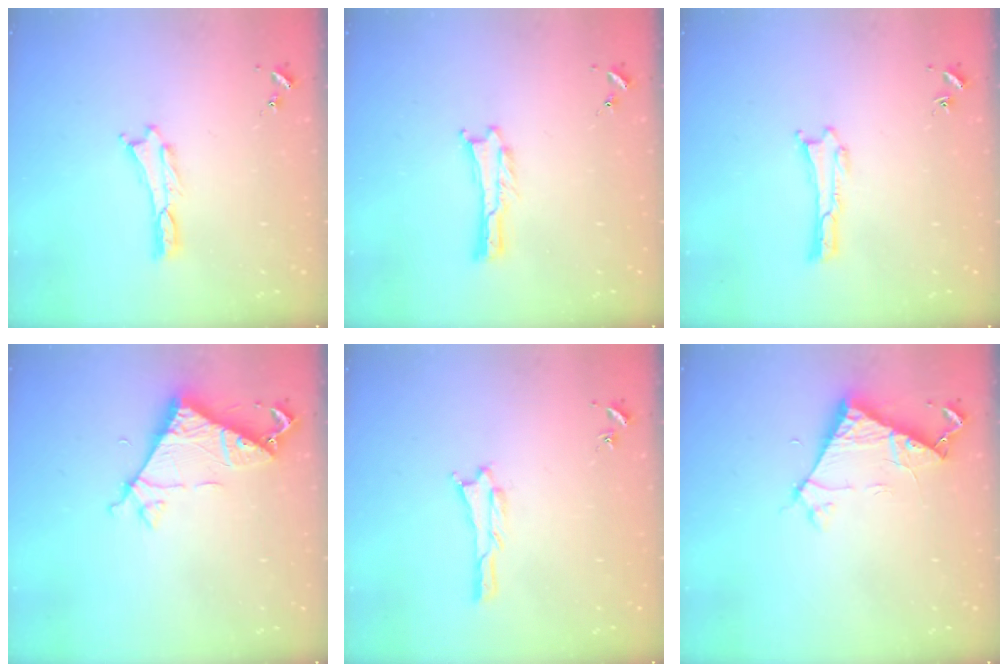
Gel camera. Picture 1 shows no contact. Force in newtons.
{"total": 0.0}
{"total": 0.0}
{"total": 7.3, "press": 7.3, "slide": 0.5}
{"total": 0.7, "press": 0.7, "slide": 0.2}
{"total": 6.4, "press": 6.4, "slide": 0.4}